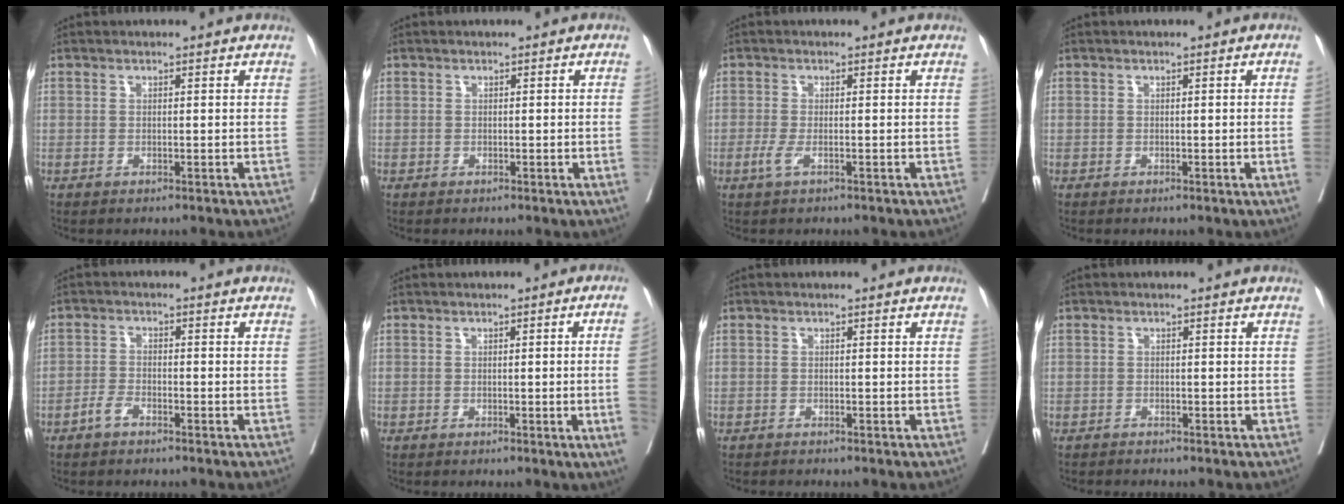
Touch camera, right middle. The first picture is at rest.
{"total": 2.1, "force": [-0.2, -0.6, 2.0], "torque": [-0.031, 0.000, 0.001]}
{"total": 1.7, "force": [-0.8, 0.3, 1.5], "torque": [-0.038, -0.005, -0.017]}
{"total": 2.5, "force": [-0.3, -0.8, 2.4], "torque": [-0.038, -0.001, 0.001]}
{"total": 2.3, "force": [-1.7, 0.8, 1.3], "torque": [-0.027, 0.002, -0.032]}
{"total": 8.0, "force": [-1.1, -2.6, 7.5], "torque": [-0.083, -0.018, -0.011]}
{"total": 0.6, "force": [-0.6, 0.0, 0.1], "torque": [-0.006, -0.003, -0.010]}
{"total": 0.8, "force": [-0.8, -0.1, 0.0], "torque": [-0.004, -0.003, -0.013]}